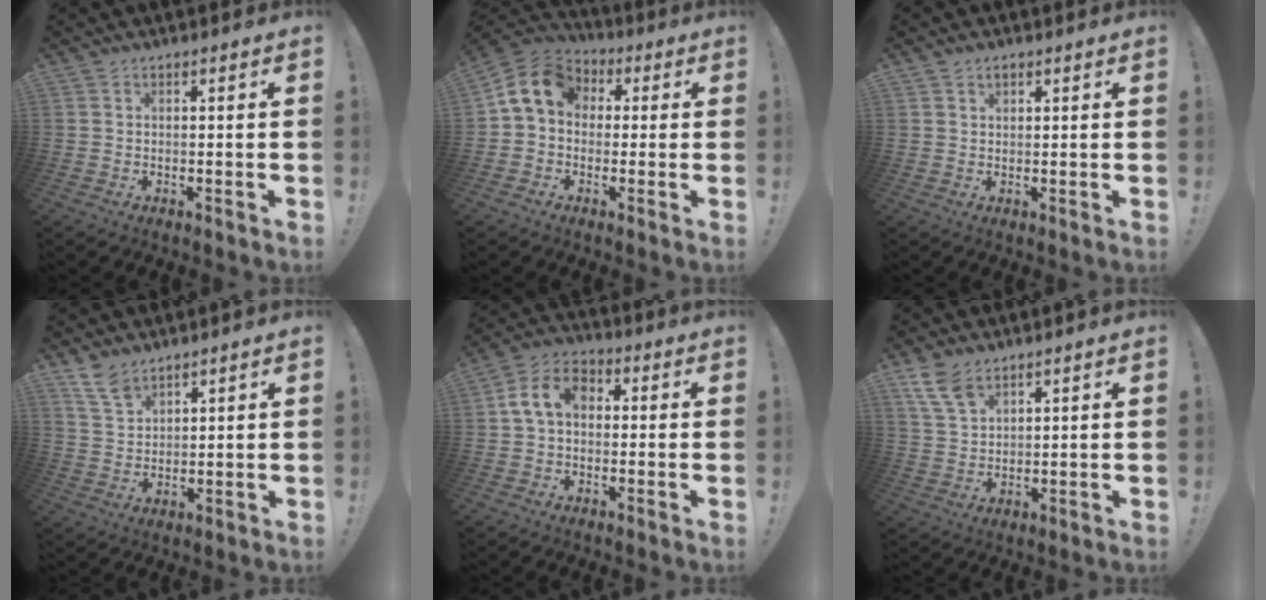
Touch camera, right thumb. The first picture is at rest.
{"total": 10.1, "force": [1.9, 8.1, 5.8], "torque": [-0.109, 0.016, 0.044]}
{"total": 1.6, "force": [1.1, 1.0, 0.6], "torque": [-0.007, 0.000, 0.020]}
{"total": 7.2, "force": [5.8, 3.2, 2.7], "torque": [-0.049, -0.038, 0.112]}
{"total": 9.8, "force": [1.4, 6.8, 6.9], "torque": [-0.129, 0.015, 0.028]}
{"total": 7.5, "force": [5.4, 3.5, 3.9], "torque": [-0.074, -0.025, 0.105]}